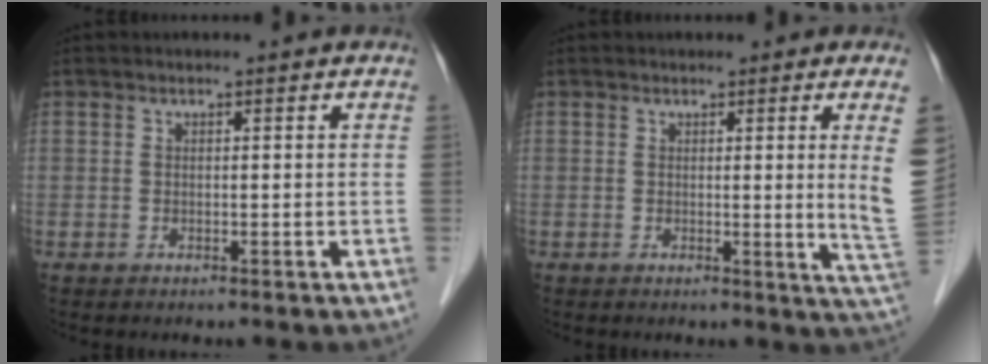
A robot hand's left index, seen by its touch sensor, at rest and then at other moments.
{"total": 5.9, "force": [1.2, -1.9, 5.4], "torque": [-0.073, -0.018, 0.017]}